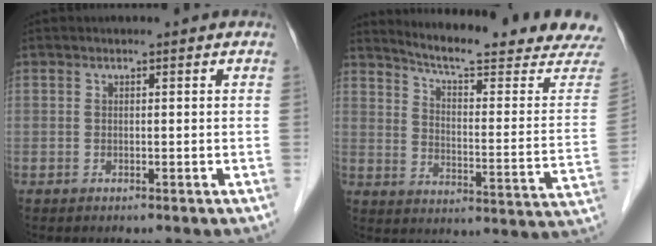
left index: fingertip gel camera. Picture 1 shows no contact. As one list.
[{"total": 20.8, "force": [19.4, -0.1, 7.7], "torque": [-0.121, -0.091, 0.244]}]